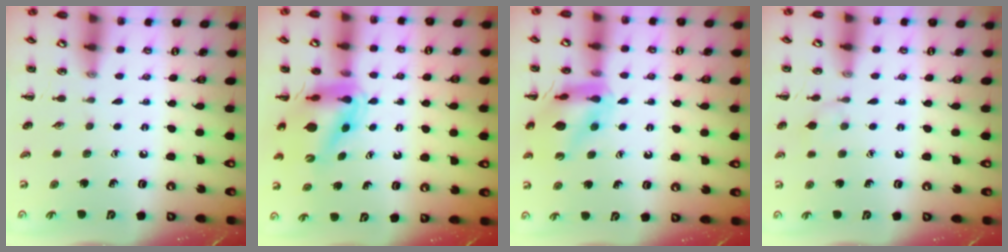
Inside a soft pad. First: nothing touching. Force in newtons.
{"total": 10.6, "press": 10.1, "slide": 3.2}
{"total": 15.5, "press": 15.4, "slide": 1.8}
{"total": 4.9, "press": 4.6, "slide": 1.8}